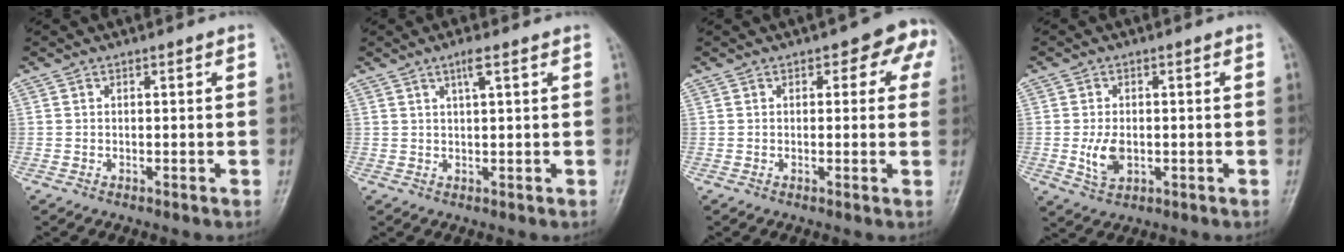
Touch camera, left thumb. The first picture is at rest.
{"total": 2.7, "force": [1.4, 0.3, 2.3], "torque": [-0.046, 0.000, 0.028]}
{"total": 6.5, "force": [2.5, 3.5, 4.8], "torque": [-0.012, 0.002, 0.017]}
{"total": 5.1, "force": [-0.8, 3.2, 3.9], "torque": [-0.069, 0.000, -0.008]}